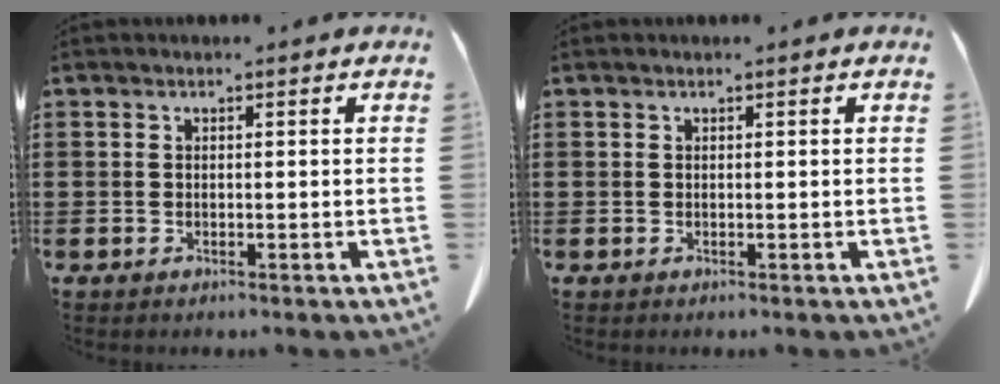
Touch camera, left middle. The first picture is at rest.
{"total": 0.0}